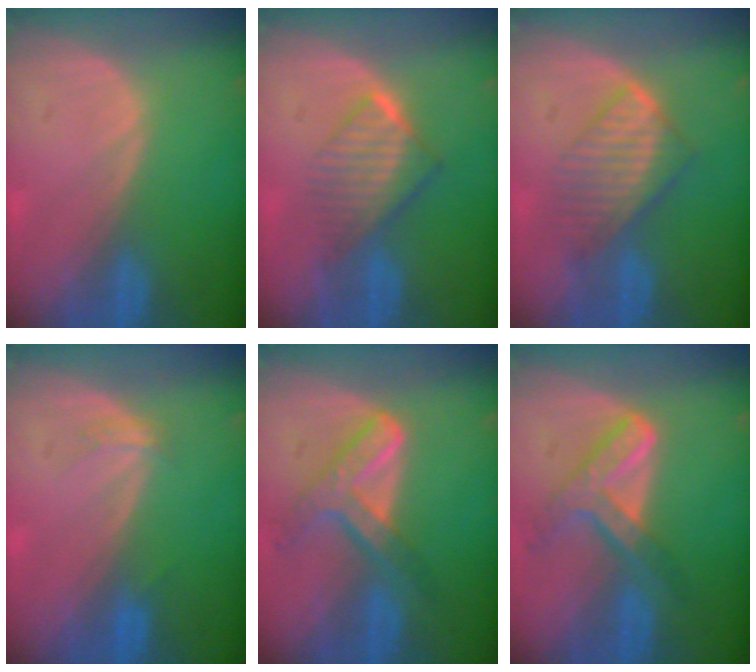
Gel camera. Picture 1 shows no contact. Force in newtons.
{"total": 6.4, "press": 5.7, "slide": 2.9}
{"total": 6.5, "press": 6.3, "slide": 1.7}
{"total": 1.5, "press": 1.4, "slide": 0.3}
{"total": 7.2, "press": 6.0, "slide": 3.8}
{"total": 7.2, "press": 6.2, "slide": 3.8}